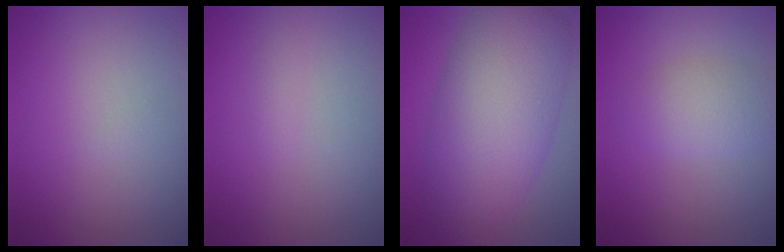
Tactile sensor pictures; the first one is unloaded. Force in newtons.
{"total": 0.6, "press": 0.6, "slide": 0.0}
{"total": 10.4, "press": 10.4, "slide": 0.4}
{"total": 2.8, "press": 2.8, "slide": 0.1}